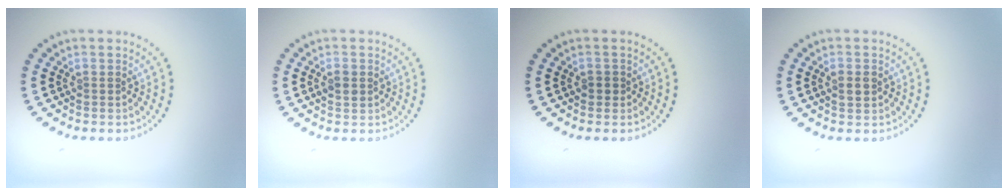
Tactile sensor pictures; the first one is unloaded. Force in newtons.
{"total": 1.1, "press": 1.1, "slide": 0.1}
{"total": 0.9, "press": 0.8, "slide": 0.4}
{"total": 1.4, "press": 1.4, "slide": 0.2}